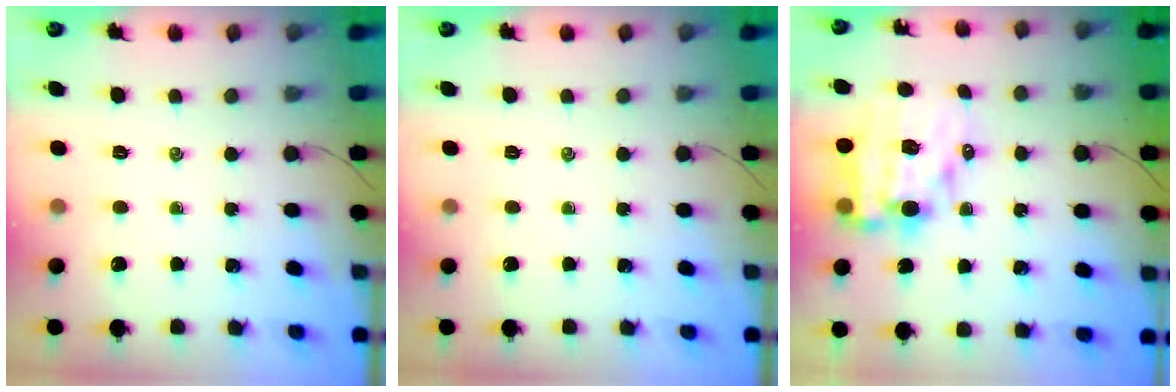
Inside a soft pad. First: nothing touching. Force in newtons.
{"total": 0.0}
{"total": 13.3, "press": 12.7, "slide": 3.7}